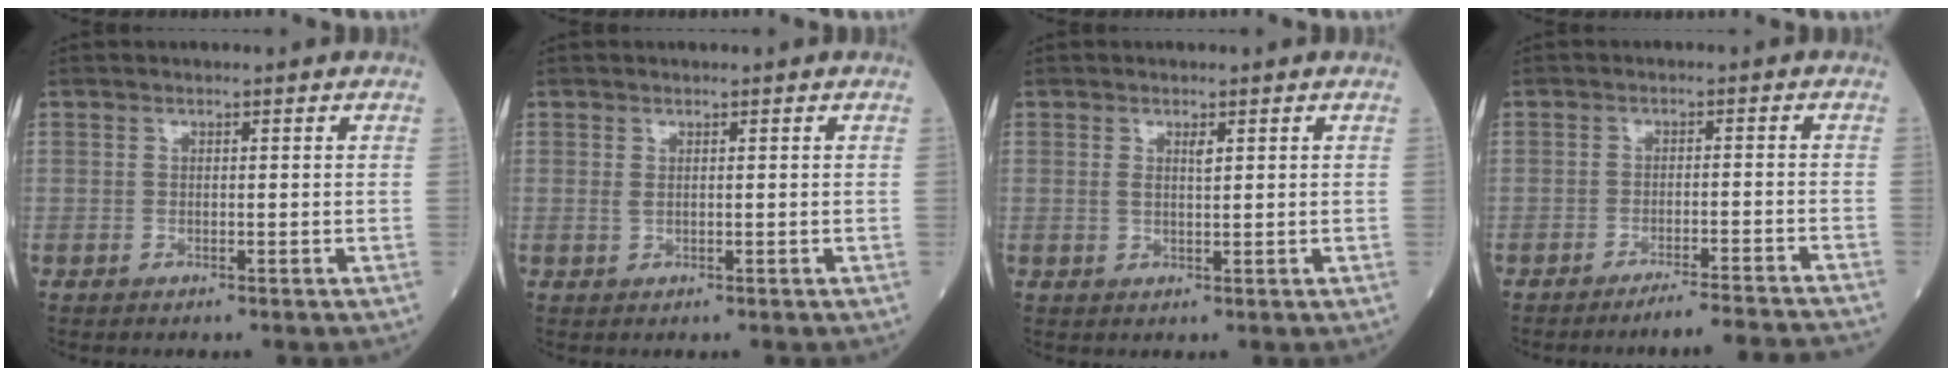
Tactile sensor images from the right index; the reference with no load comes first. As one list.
[{"total": 0.6, "force": [0.2, 0.2, 0.6], "torque": [-0.014, -0.002, 0.005]}, {"total": 1.5, "force": [0.6, 0.3, 1.3], "torque": [-0.027, -0.001, 0.011]}, {"total": 10.1, "force": [-9.6, -1.6, 3.0], "torque": [-0.008, -0.018, -0.129]}]